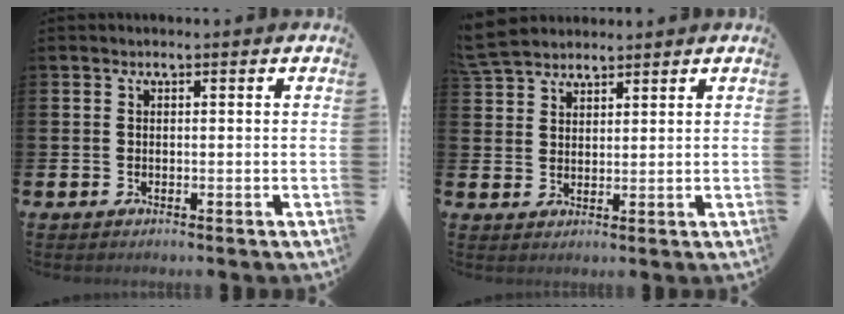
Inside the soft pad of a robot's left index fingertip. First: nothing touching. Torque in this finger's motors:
{"motor_torque": [0.54, -0.82, 0.50, 0.21]}